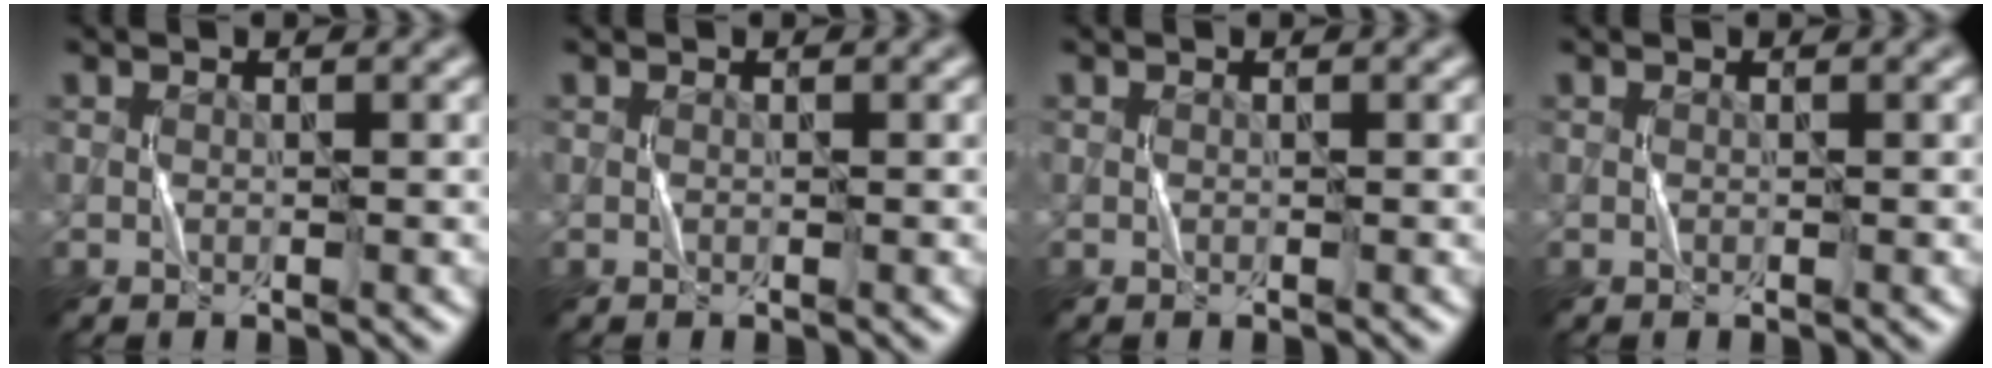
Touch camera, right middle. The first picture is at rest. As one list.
[{"total": 0.0}, {"total": 0.0}, {"total": 0.0}]